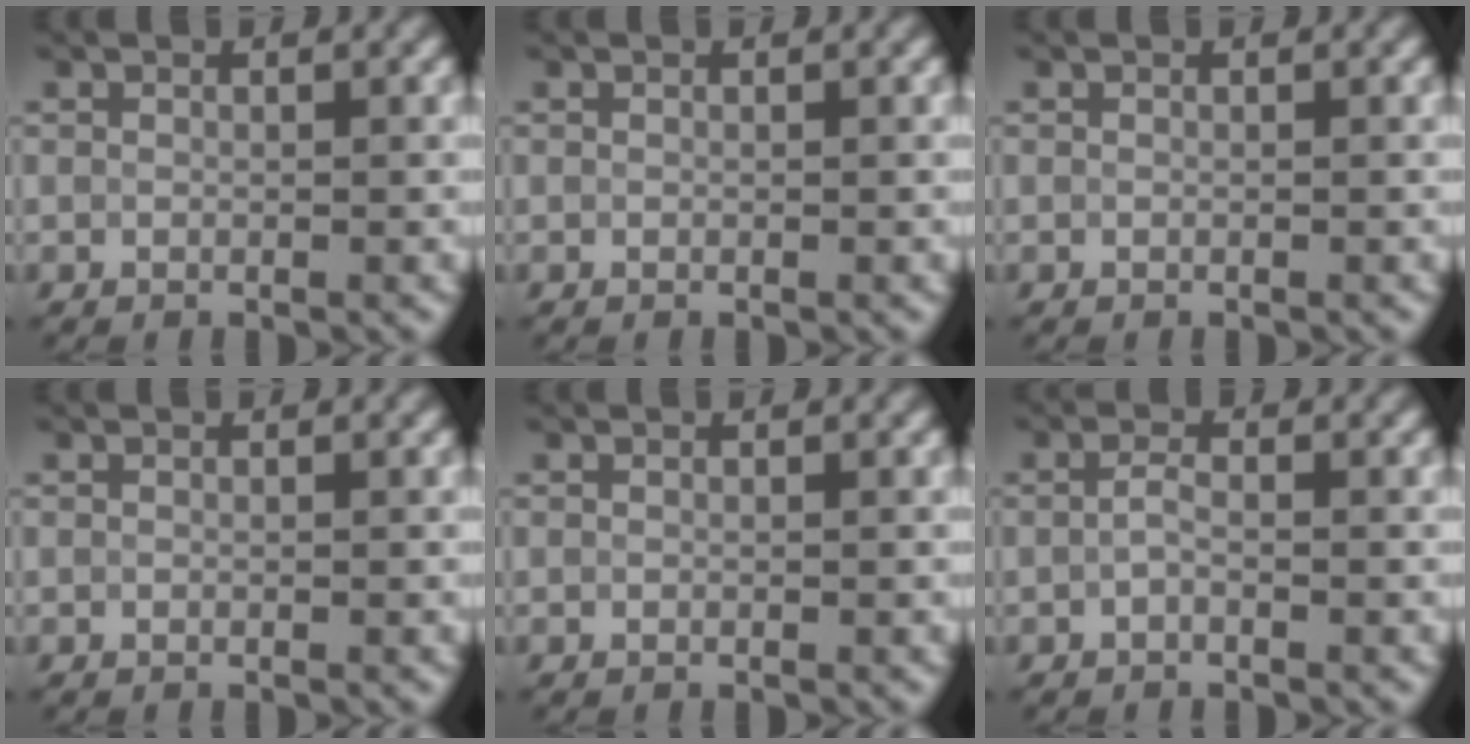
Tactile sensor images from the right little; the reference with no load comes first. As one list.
[{"total": 0.0}, {"total": 0.0}, {"total": 0.0}, {"total": 0.0}, {"total": 1.0, "force": [-0.3, 0.4, 0.9], "torque": [-0.022, 0.000, -0.009]}]